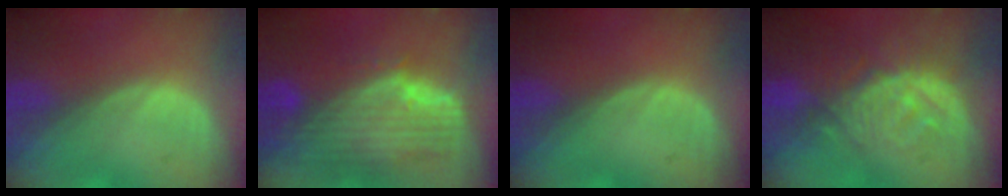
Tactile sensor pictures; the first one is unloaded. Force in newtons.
{"total": 11.5, "press": 9.8, "slide": 6.0}
{"total": 0.0}
{"total": 9.2, "press": 8.3, "slide": 4.0}